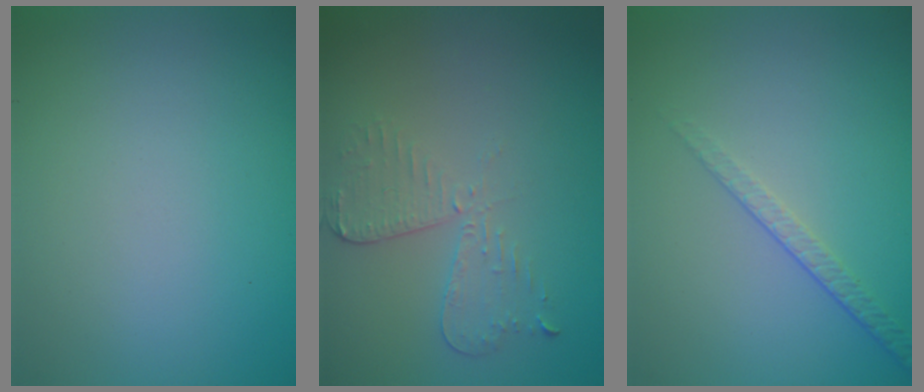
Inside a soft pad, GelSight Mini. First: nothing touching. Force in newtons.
{"total": 3.0, "press": 2.6, "slide": 1.5}
{"total": 1.6, "press": 1.0, "slide": 1.3}